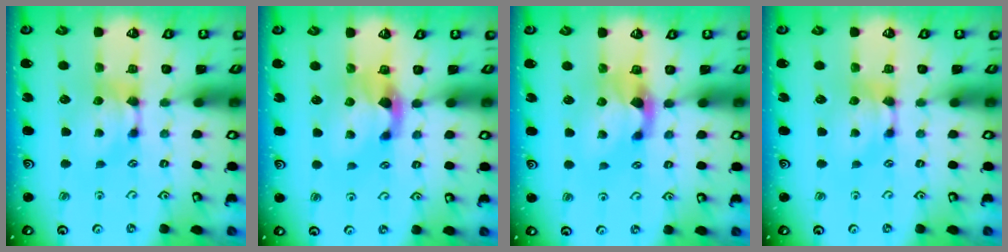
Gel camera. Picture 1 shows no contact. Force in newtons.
{"total": 2.2, "press": 1.9, "slide": 1.2}
{"total": 2.0, "press": 1.6, "slide": 1.2}
{"total": 0.0}